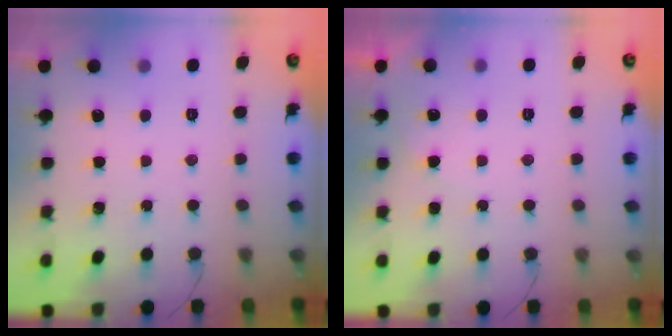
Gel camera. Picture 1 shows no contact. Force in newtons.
{"total": 4.3, "press": 4.2, "slide": 1.0}